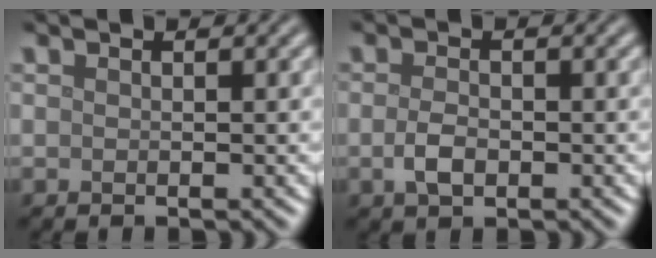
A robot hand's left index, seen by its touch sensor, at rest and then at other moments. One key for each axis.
{"total": 2.0, "fx": -0.5, "fy": 1.1, "fz": 1.6, "tx": -0.034, "ty": -0.001, "tz": -0.012}